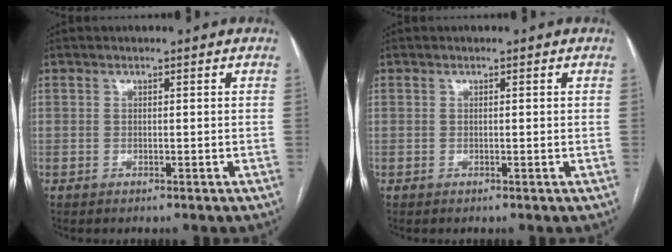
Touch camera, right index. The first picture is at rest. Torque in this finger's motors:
{"motor_torque": [-0.23, 0.11, -0.01, -0.01]}